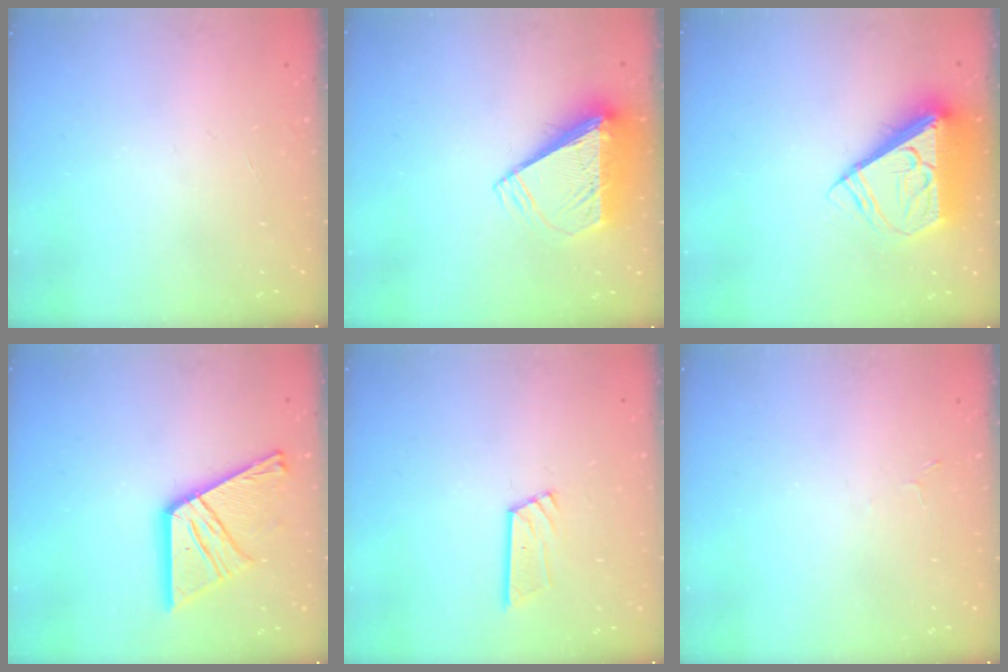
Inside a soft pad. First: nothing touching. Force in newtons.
{"total": 9.1, "press": 9.0, "slide": 1.3}
{"total": 10.3, "press": 10.2, "slide": 1.6}
{"total": 18.5, "press": 18.4, "slide": 1.7}
{"total": 8.2, "press": 8.2, "slide": 0.6}
{"total": 1.9, "press": 1.9, "slide": 0.3}